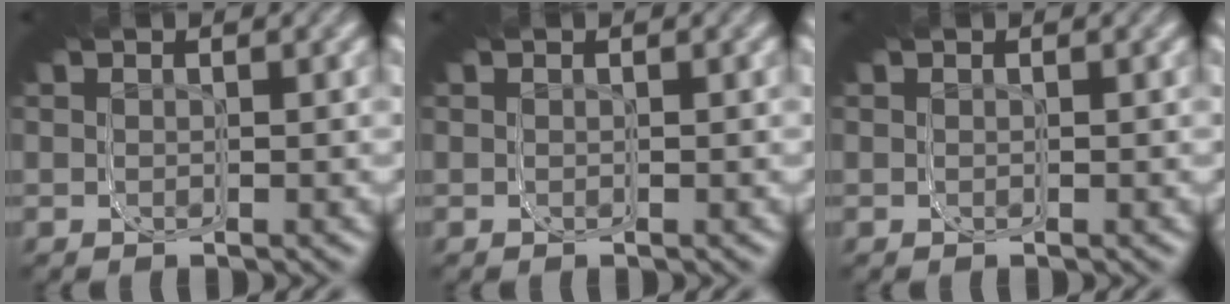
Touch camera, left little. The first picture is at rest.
{"total": 0.0}
{"total": 0.0}